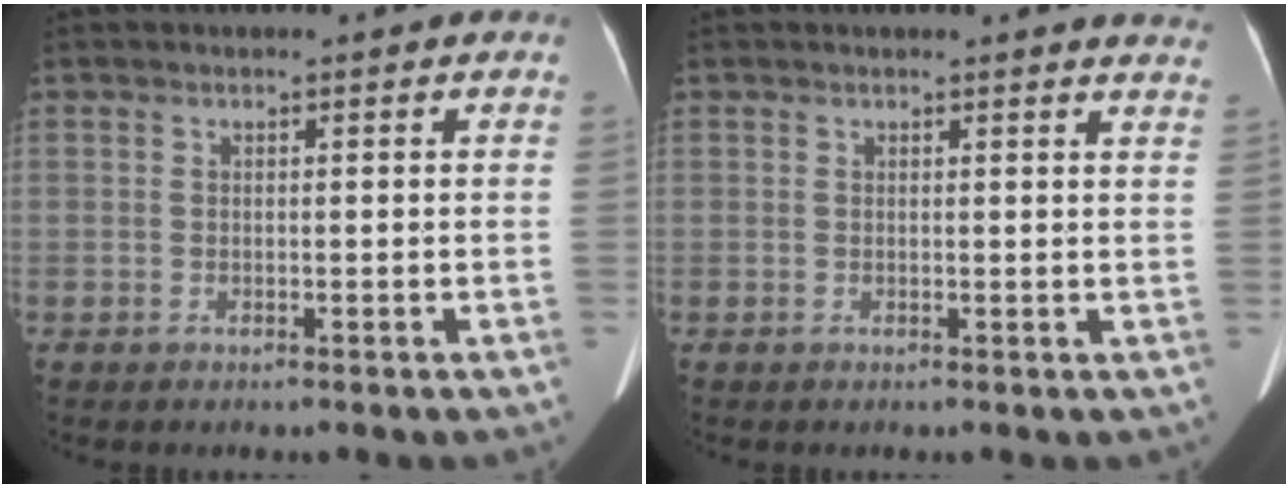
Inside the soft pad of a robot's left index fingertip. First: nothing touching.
{"total": 5.1, "force": [5.0, 0.4, 0.8], "torque": [0.000, -0.022, 0.025]}